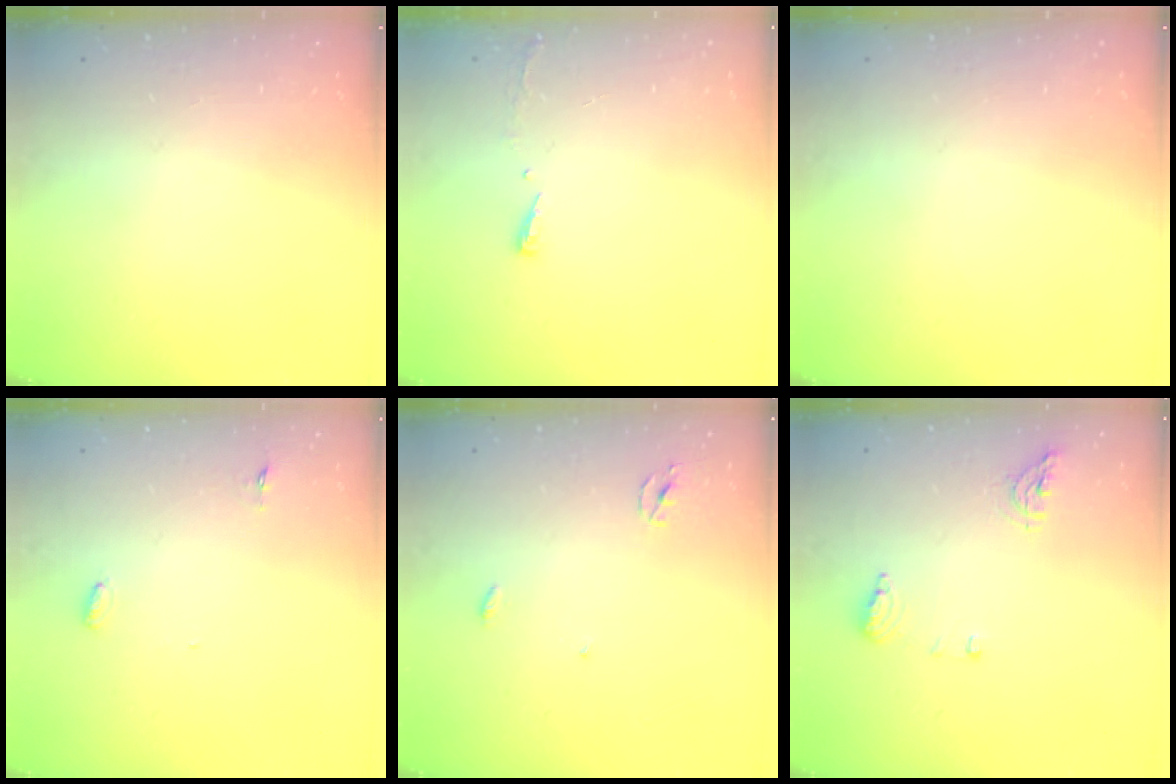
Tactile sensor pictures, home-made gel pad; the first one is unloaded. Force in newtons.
{"total": 3.2, "press": 3.2, "slide": 0.6}
{"total": 0.0}
{"total": 3.0, "press": 2.8, "slide": 0.9}
{"total": 2.5, "press": 2.5, "slide": 0.1}
{"total": 7.9, "press": 7.8, "slide": 1.5}